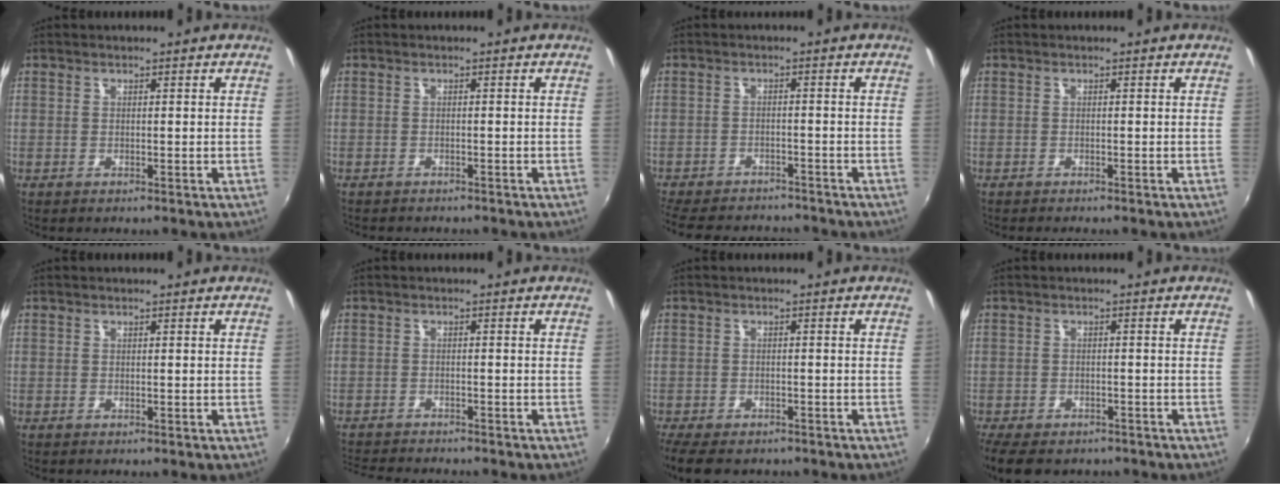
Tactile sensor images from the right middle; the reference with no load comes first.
{"total": 2.1, "force": [-2.0, 0.6, 0.5], "torque": [-0.017, -0.011, -0.029]}
{"total": 13.2, "force": [-11.6, 4.4, 4.7], "torque": [-0.120, -0.010, -0.174]}
{"total": 1.0, "force": [-0.9, 0.0, 0.4], "torque": [-0.006, -0.008, -0.015]}
{"total": 0.0}
{"total": 7.2, "force": [-6.8, 1.0, 2.2], "torque": [-0.063, -0.017, -0.111]}
{"total": 8.6, "force": [-6.8, 3.4, 4.1], "torque": [-0.098, -0.029, -0.112]}
{"total": 9.6, "force": [-7.4, 4.3, 4.5], "torque": [-0.105, -0.029, -0.117]}